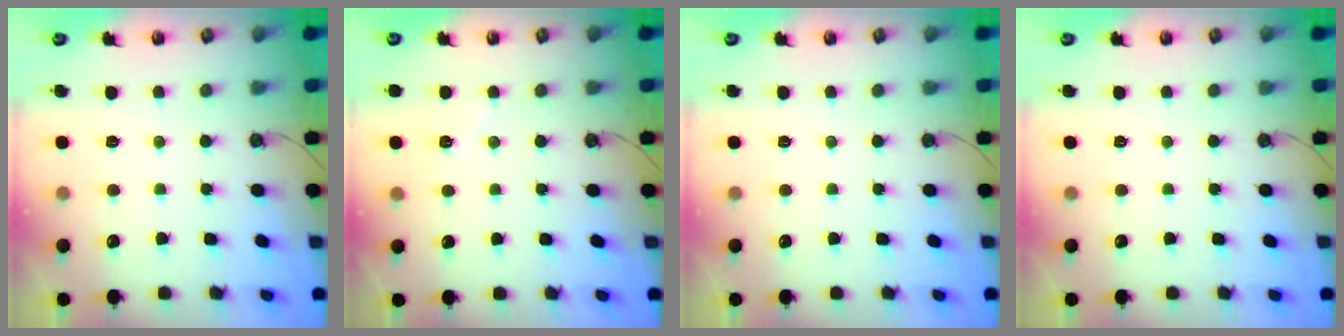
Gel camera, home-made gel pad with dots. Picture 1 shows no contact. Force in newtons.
{"total": 6.8, "press": 4.3, "slide": 5.2}
{"total": 0.0}
{"total": 0.0}